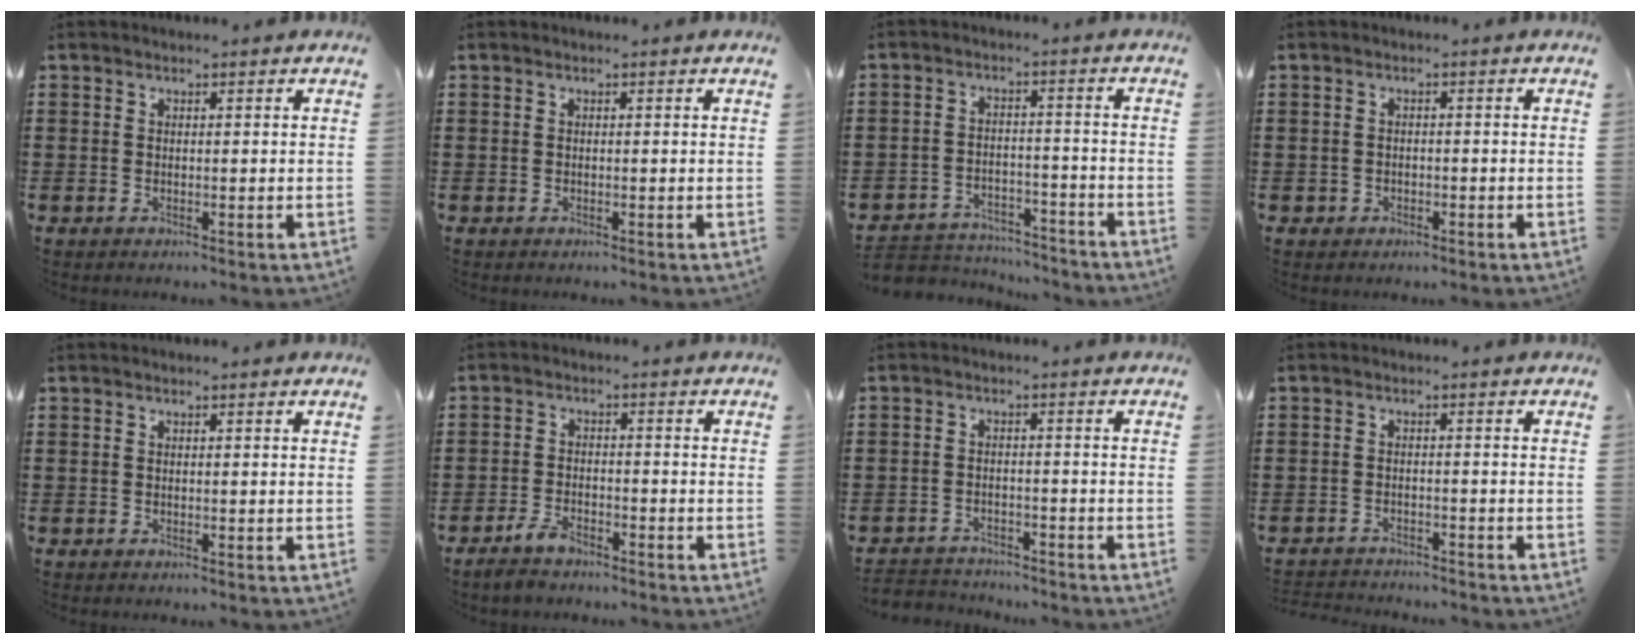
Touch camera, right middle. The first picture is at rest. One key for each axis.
{"total": 0.0}
{"total": 4.6, "fx": -4.5, "fy": 1.0, "fz": 0.0, "tx": -0.009, "ty": 0.008, "tz": -0.097}
{"total": 1.0, "fx": -0.6, "fy": 0.8, "fz": 0.2, "tx": -0.007, "ty": 0.001, "tz": -0.015}
{"total": 0.0}
{"total": 3.5, "fx": -3.0, "fy": 1.2, "fz": 1.2, "tx": -0.036, "ty": 0.002, "tz": -0.065}
{"total": 2.9, "fx": -2.8, "fy": 0.7, "fz": -0.3, "tx": -0.004, "ty": -0.001, "tz": -0.062}
{"total": 2.0, "fx": -2.0, "fy": 0.2, "fz": -0.1, "tx": -0.005, "ty": 0.000, "tz": -0.044}